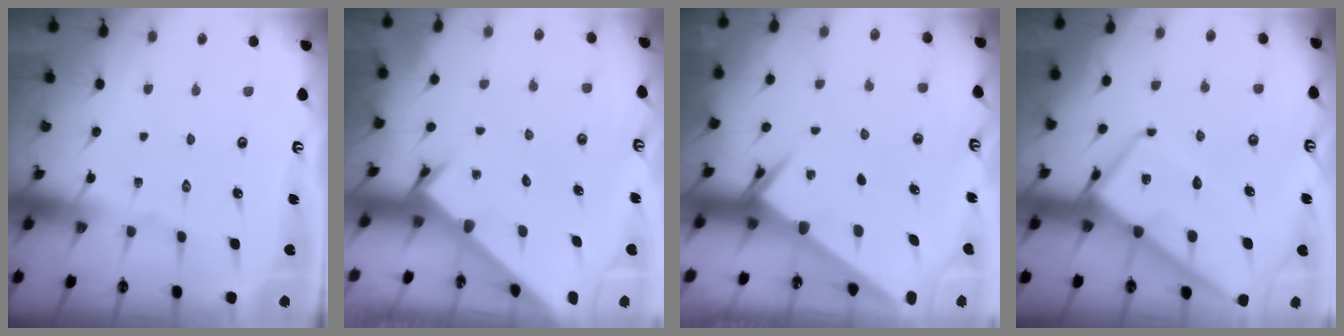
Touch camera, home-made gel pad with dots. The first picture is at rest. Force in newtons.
{"total": 2.2, "press": 2.2, "slide": 0.2}
{"total": 2.5, "press": 2.5, "slide": 0.2}
{"total": 11.1, "press": 11.0, "slide": 1.2}